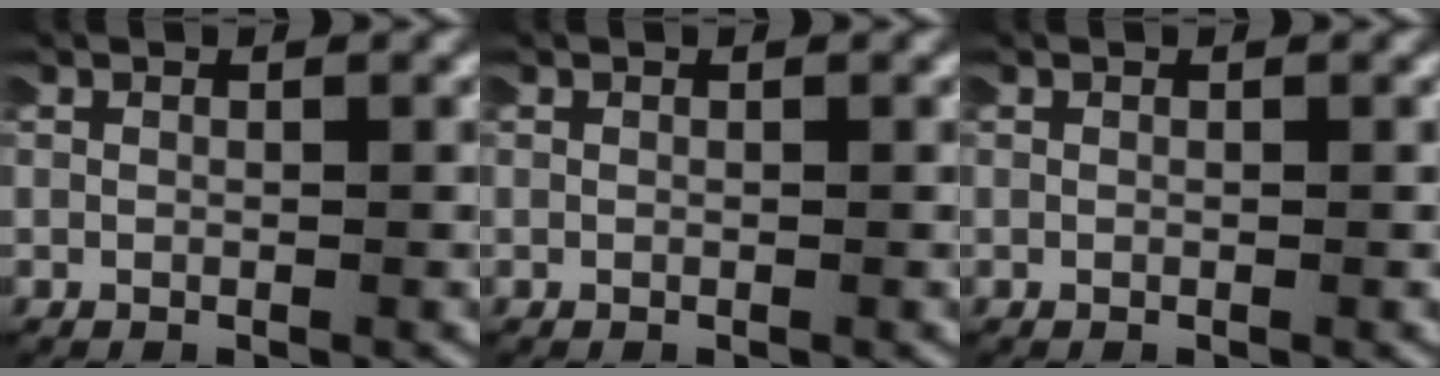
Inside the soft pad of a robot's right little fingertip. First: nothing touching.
{"total": 0.0}
{"total": 0.0}